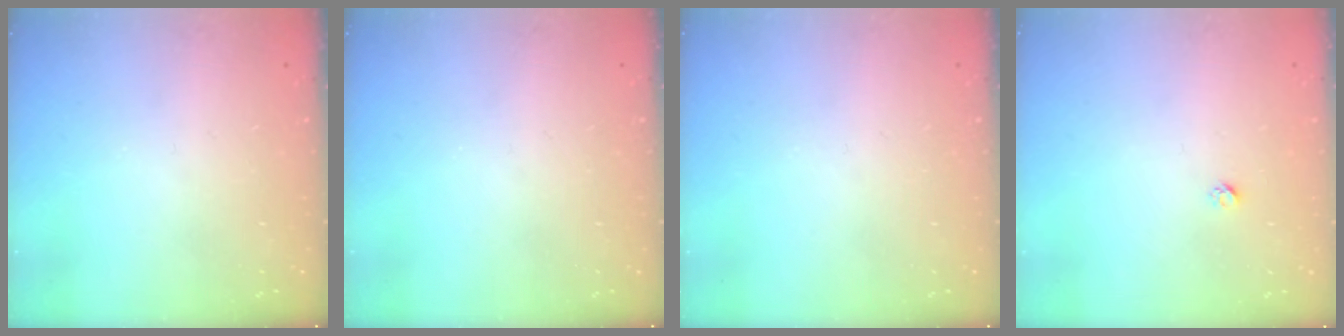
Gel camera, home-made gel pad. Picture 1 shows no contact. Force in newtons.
{"total": 0.0}
{"total": 0.0}
{"total": 1.9, "press": 1.9, "slide": 0.1}